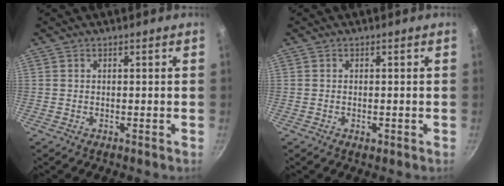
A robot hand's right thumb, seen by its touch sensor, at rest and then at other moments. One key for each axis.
{"total": 1.1, "fx": -0.4, "fy": 0.6, "fz": 0.8, "tx": -0.011, "ty": 0.000, "tz": -0.007}